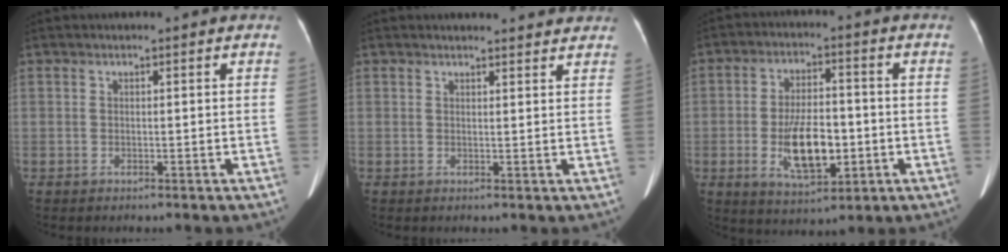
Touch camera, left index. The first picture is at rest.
{"total": 7.1, "force": [6.7, 1.4, 1.8], "torque": [-0.012, 0.007, 0.065]}
{"total": 10.1, "force": [-2.3, 4.2, 8.9], "torque": [-0.171, 0.000, -0.033]}